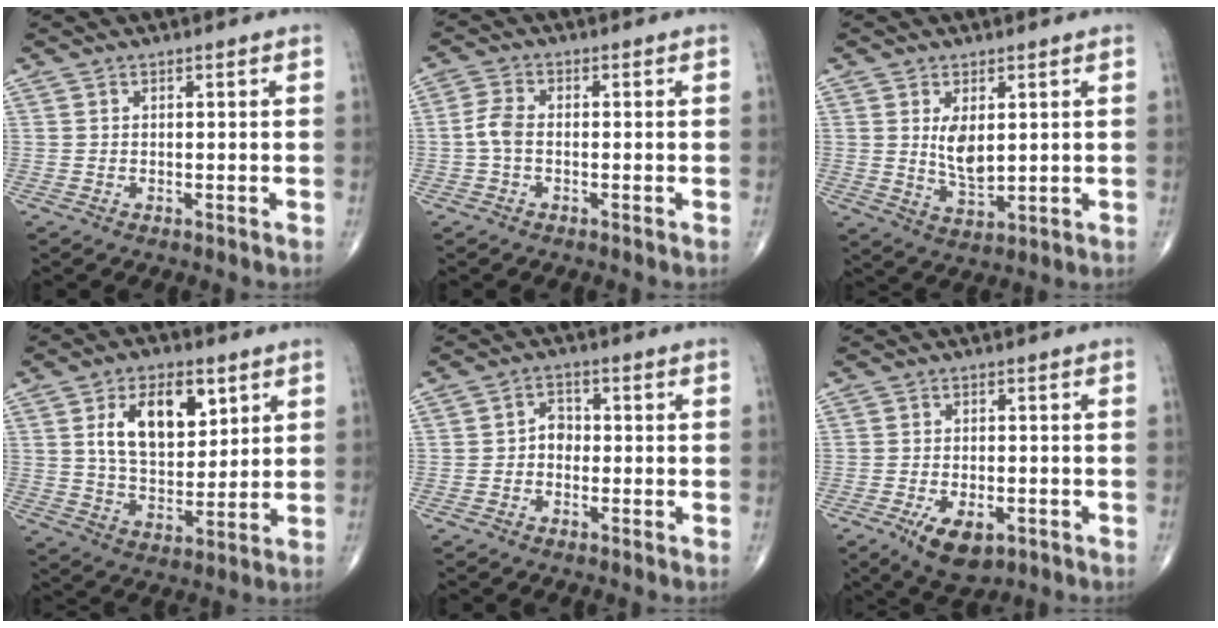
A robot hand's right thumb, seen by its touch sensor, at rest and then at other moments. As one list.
[{"total": 3.4, "force": [-0.7, 1.8, 2.7], "torque": [-0.062, 0.009, -0.021]}, {"total": 6.0, "force": [1.4, 3.1, 5.0], "torque": [-0.072, -0.018, 0.034]}, {"total": 13.6, "force": [5.0, 7.6, 10.2], "torque": [-0.140, -0.020, 0.094]}, {"total": 3.1, "force": [-0.6, 2.4, 1.8], "torque": [-0.007, 0.015, -0.021]}, {"total": 7.4, "force": [-3.4, 3.7, 5.5], "torque": [-0.089, 0.002, -0.048]}]